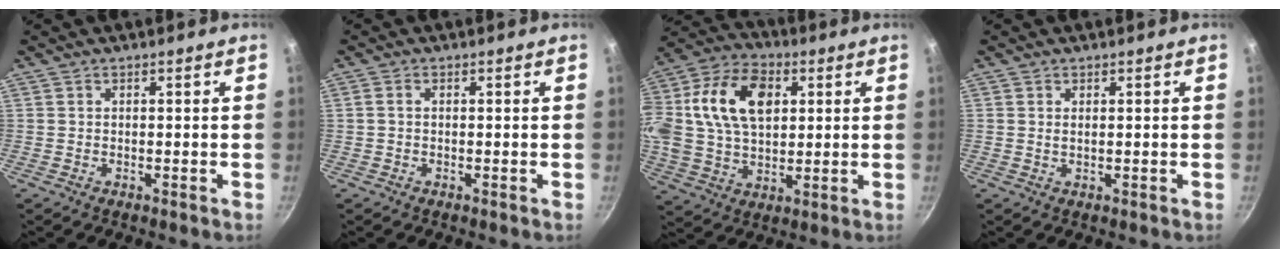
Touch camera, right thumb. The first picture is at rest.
{"total": 0.6, "force": [0.0, 0.4, 0.4], "torque": [-0.010, 0.005, -0.003]}
{"total": 20.8, "force": [4.9, 13.8, 14.7], "torque": [-0.270, 0.019, 0.077]}
{"total": 0.8, "force": [0.5, 0.3, 0.6], "torque": [-0.011, -0.004, 0.008]}